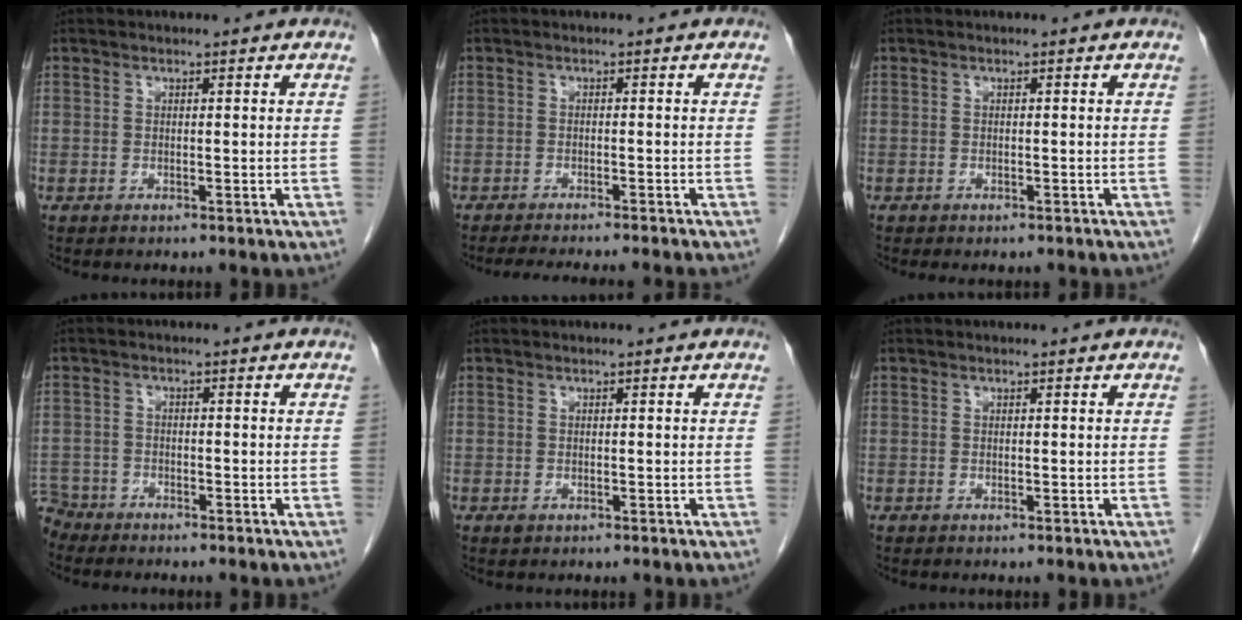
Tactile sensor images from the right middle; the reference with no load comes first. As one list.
[{"total": 9.3, "force": [-8.4, 0.1, 3.9], "torque": [-0.037, -0.018, -0.110]}, {"total": 1.4, "force": [-1.2, 0.6, 0.4], "torque": [-0.008, -0.002, -0.016]}, {"total": 4.2, "force": [-3.9, 1.3, -0.5], "torque": [0.014, -0.006, -0.075]}, {"total": 0.6, "force": [-0.3, 0.3, 0.4], "torque": [-0.010, -0.002, -0.002]}, {"total": 0.0}]